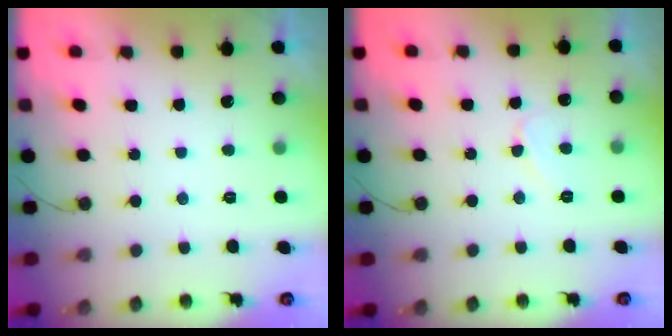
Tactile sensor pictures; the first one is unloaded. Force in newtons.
{"total": 4.7, "press": 4.6, "slide": 0.5}